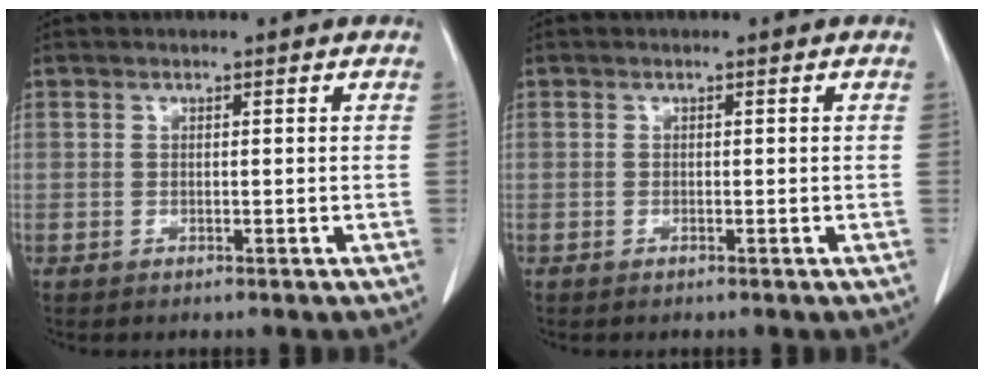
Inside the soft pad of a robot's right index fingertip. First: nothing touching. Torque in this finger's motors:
{"motor_torque": [-0.10, 0.08, -0.08, -0.01]}